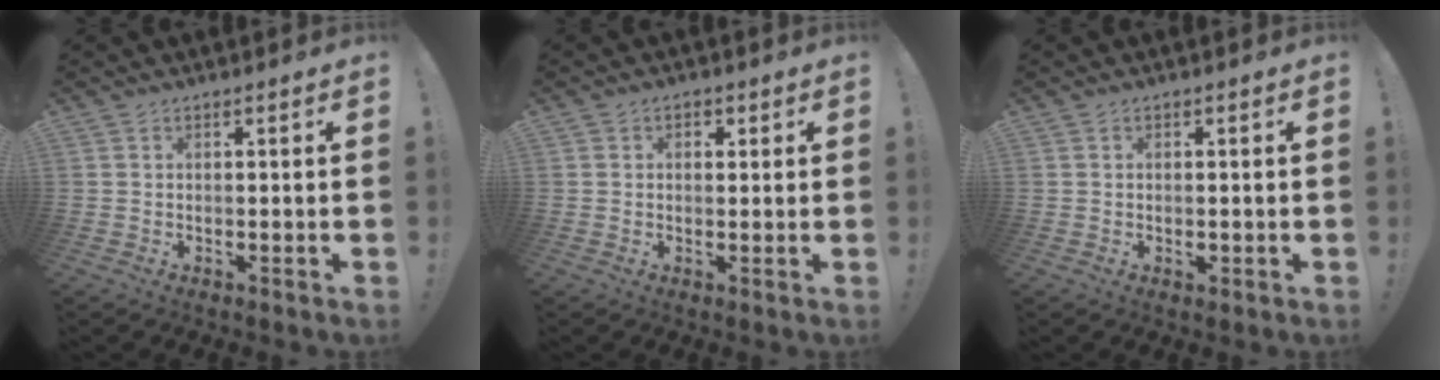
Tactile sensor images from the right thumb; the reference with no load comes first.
{"total": 1.7, "force": [0.4, 1.5, 0.7], "torque": [-0.003, 0.001, 0.004]}
{"total": 0.8, "force": [-0.2, 0.6, 0.4], "torque": [0.003, -0.002, -0.005]}